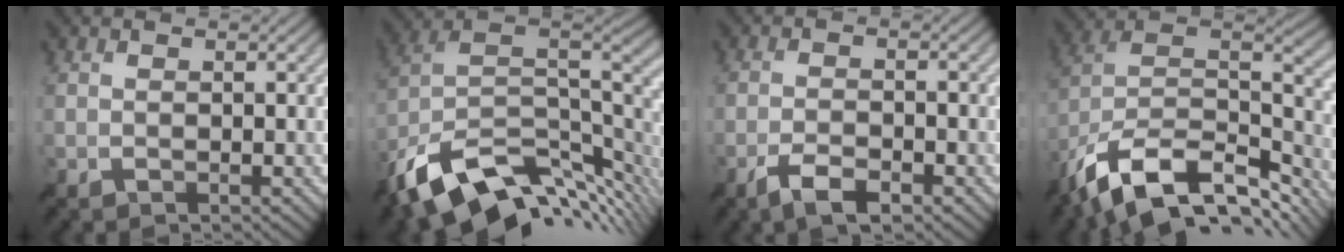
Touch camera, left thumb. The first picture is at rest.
{"total": 15.6, "force": [-7.1, 8.2, 11.3], "torque": [-0.239, -0.022, -0.118]}
{"total": 4.2, "force": [-2.9, 1.0, 2.9], "torque": [-0.055, -0.002, -0.057]}
{"total": 16.5, "force": [-9.8, 8.1, 10.5], "torque": [-0.251, -0.024, -0.157]}